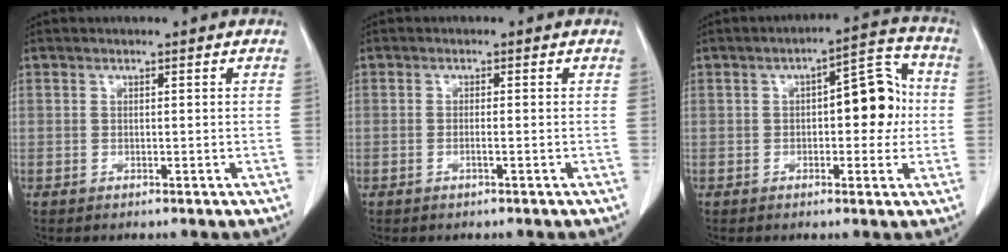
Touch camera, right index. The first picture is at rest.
{"total": 0.8, "force": [-0.2, -0.1, 0.7], "torque": [-0.010, 0.001, -0.004]}
{"total": 9.1, "force": [0.3, 3.7, 8.3], "torque": [-0.107, 0.035, 0.005]}